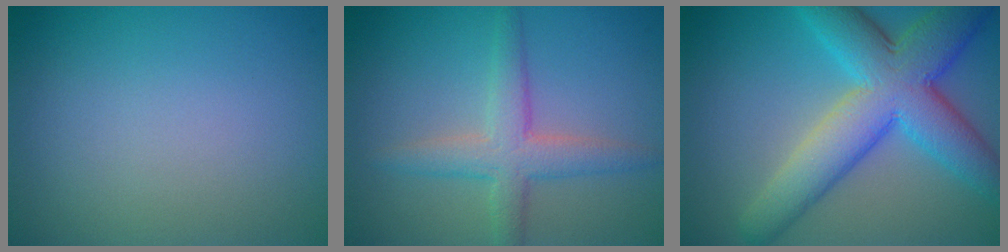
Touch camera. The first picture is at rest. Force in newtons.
{"total": 3.7, "press": 3.7, "slide": 0.3}
{"total": 9.2, "press": 9.2, "slide": 0.3}